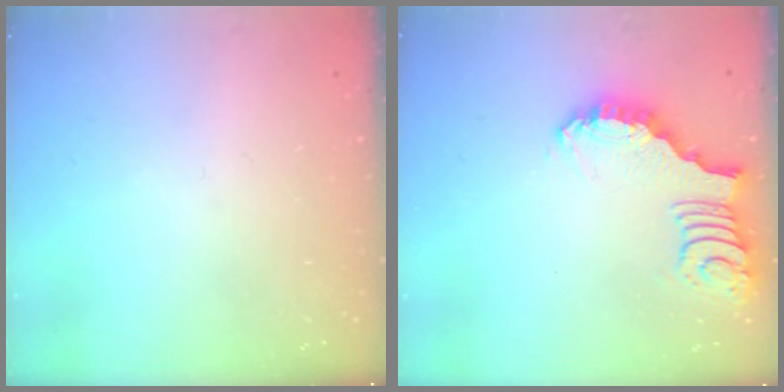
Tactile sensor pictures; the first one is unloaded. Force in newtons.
{"total": 2.6, "press": 2.5, "slide": 0.5}